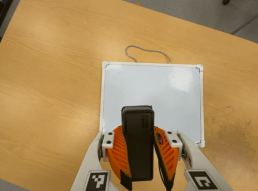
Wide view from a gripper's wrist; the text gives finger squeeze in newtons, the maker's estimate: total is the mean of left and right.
{"total": 9.1, "left": 7.8, "right": 10.3}